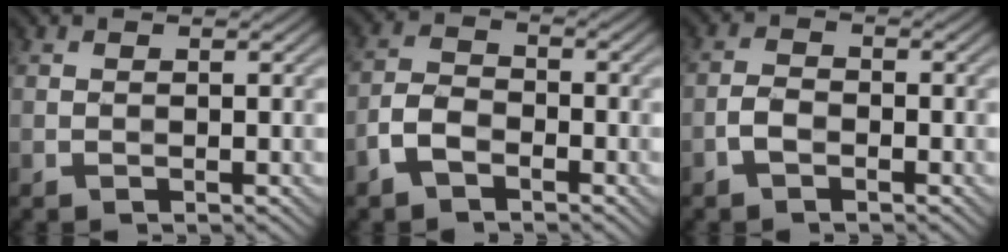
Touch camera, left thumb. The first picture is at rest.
{"total": 3.9, "force": [-2.5, 2.1, 2.2], "torque": [-0.046, 0.003, -0.060]}
{"total": 2.2, "force": [-1.3, 1.1, 1.4], "torque": [-0.026, 0.005, -0.031]}